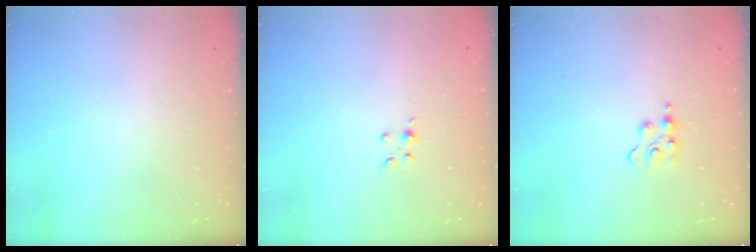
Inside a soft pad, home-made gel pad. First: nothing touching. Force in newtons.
{"total": 3.3, "press": 3.1, "slide": 1.1}
{"total": 2.8, "press": 2.8, "slide": 0.4}